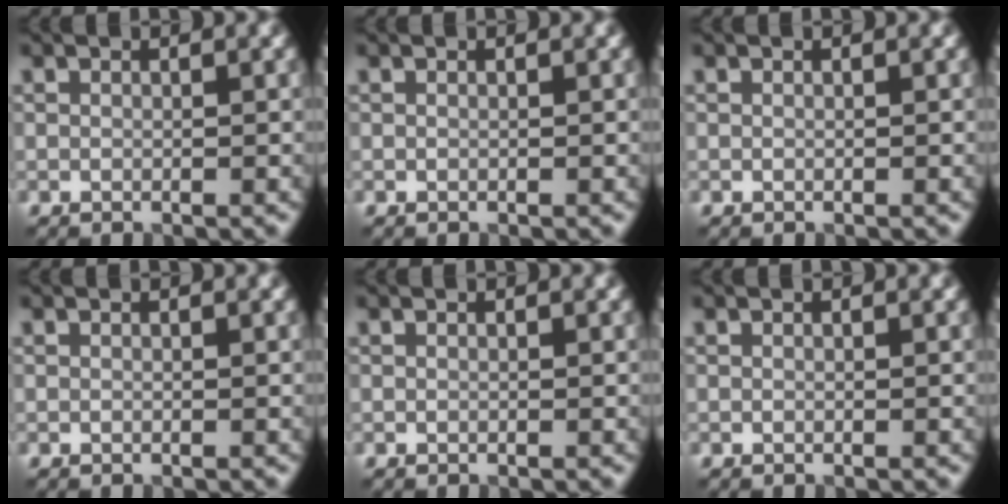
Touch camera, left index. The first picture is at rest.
{"total": 0.0}
{"total": 0.0}
{"total": 0.0}
{"total": 0.0}
{"total": 0.0}